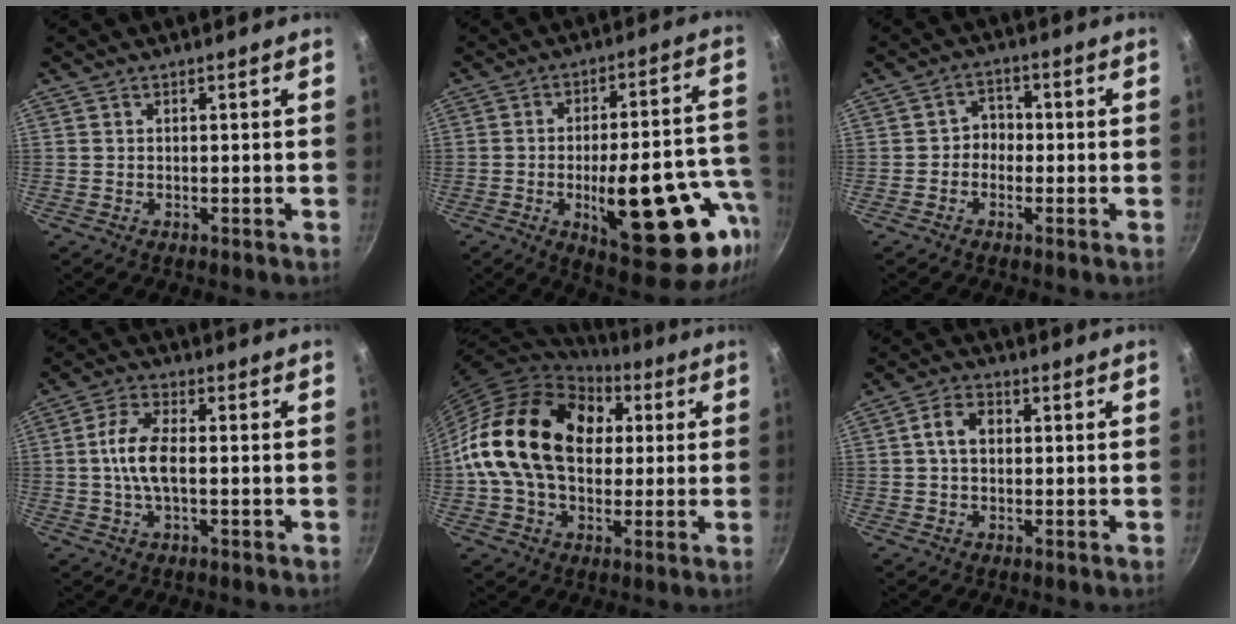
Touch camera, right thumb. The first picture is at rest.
{"total": 23.5, "force": [-7.2, 8.7, 20.7], "torque": [-0.249, 0.021, -0.089]}
{"total": 3.5, "force": [-1.0, 3.0, 1.5], "torque": [0.002, 0.016, -0.025]}
{"total": 7.8, "force": [-0.1, 3.5, 7.0], "torque": [-0.142, 0.015, -0.012]}
{"total": 23.3, "force": [3.6, 16.4, 16.2], "torque": [-0.266, 0.028, 0.052]}
{"total": 5.2, "force": [0.6, 3.8, 3.5], "torque": [-0.047, 0.012, 0.002]}